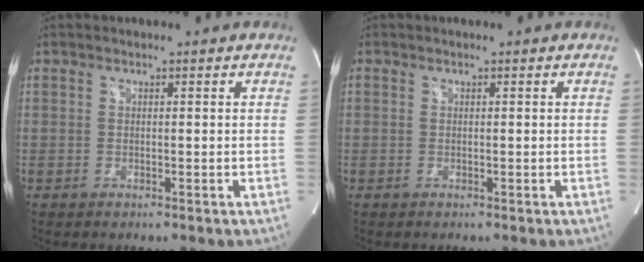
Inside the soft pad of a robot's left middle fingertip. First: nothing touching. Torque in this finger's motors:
{"motor_torque": [1.02, -1.12, -0.12, -0.07]}